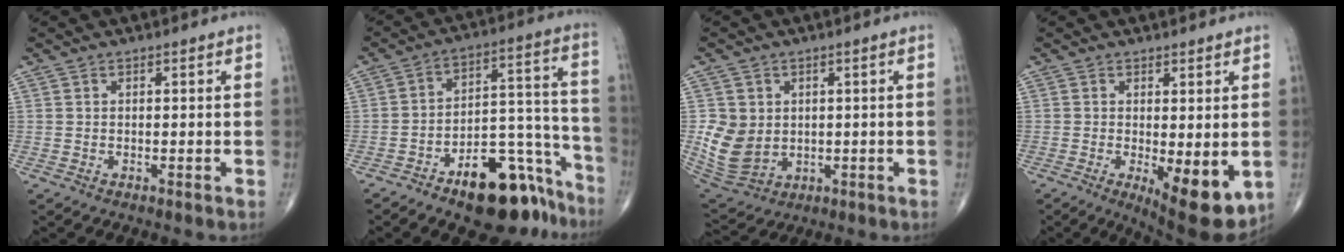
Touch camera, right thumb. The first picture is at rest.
{"total": 18.3, "force": [-11.8, 8.3, 11.3], "torque": [-0.106, 0.112, -0.174]}
{"total": 9.3, "force": [0.6, 7.8, 5.0], "torque": [-0.082, -0.011, 0.031]}
{"total": 10.1, "force": [-2.1, 3.6, 9.2], "torque": [-0.124, -0.024, -0.019]}